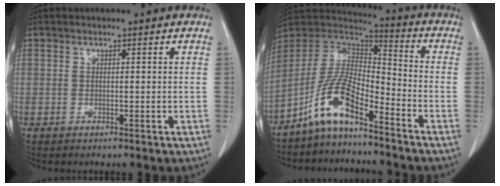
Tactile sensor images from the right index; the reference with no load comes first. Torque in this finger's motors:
{"motor_torque": [0.31, -0.25, 0.05, -0.04]}